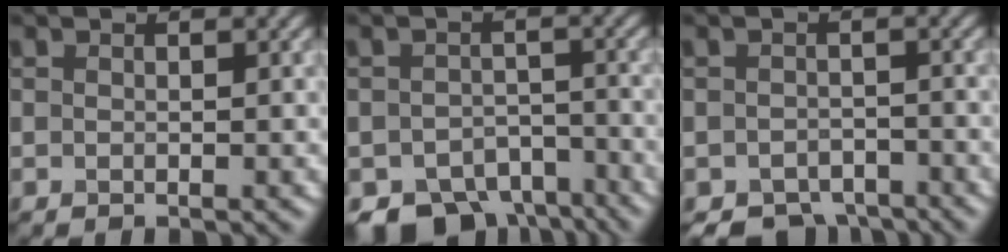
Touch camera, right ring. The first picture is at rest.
{"total": 7.2, "force": [-5.3, 3.7, 3.0], "torque": [-0.035, -0.016, -0.087]}
{"total": 3.5, "force": [-2.9, 1.8, 0.9], "torque": [0.000, -0.007, -0.047]}